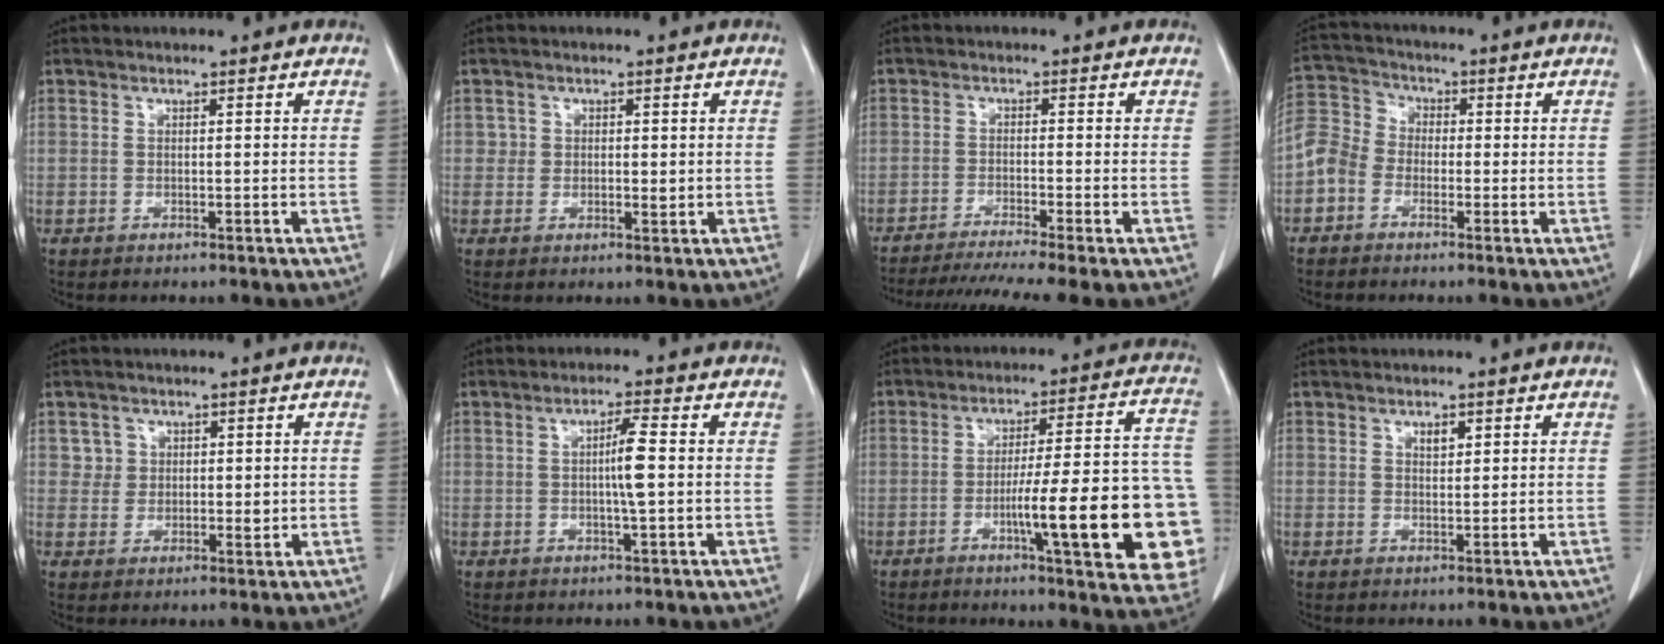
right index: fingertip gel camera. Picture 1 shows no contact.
{"total": 2.1, "force": [0.3, 1.8, 1.1], "torque": [-0.010, -0.001, 0.002]}
{"total": 10.6, "force": [-8.8, -1.1, 5.9], "torque": [-0.087, -0.020, -0.139]}
{"total": 7.1, "force": [-2.3, 6.2, 2.5], "torque": [-0.058, 0.031, -0.057]}
{"total": 3.3, "force": [1.2, 3.0, 0.7], "torque": [0.000, -0.004, 0.019]}
{"total": 4.3, "force": [0.0, -0.2, 4.3], "torque": [-0.071, -0.001, -0.001]}
{"total": 21.6, "force": [-5.6, 2.1, 20.7], "torque": [-0.181, 0.018, -0.067]}
{"total": 1.5, "force": [0.9, 0.7, 1.0], "torque": [-0.015, -0.003, 0.015]}